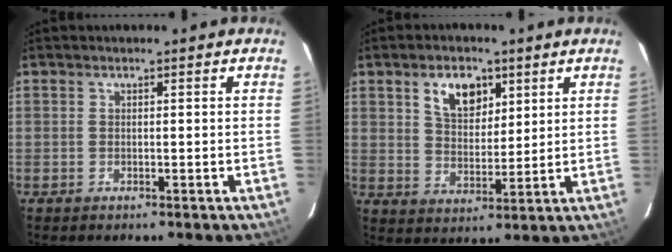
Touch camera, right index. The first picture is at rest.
{"total": 8.0, "force": [4.0, 4.8, 5.0], "torque": [-0.084, 0.009, 0.074]}